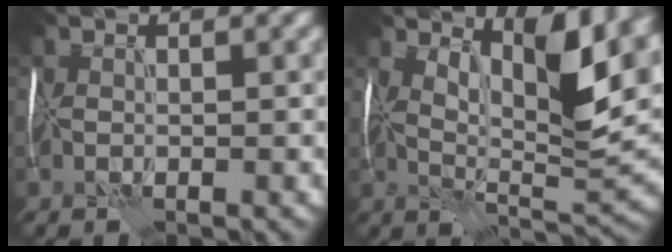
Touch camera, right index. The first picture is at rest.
{"total": 8.7, "force": [4.3, 2.5, 7.1], "torque": [-0.114, -0.003, 0.078]}